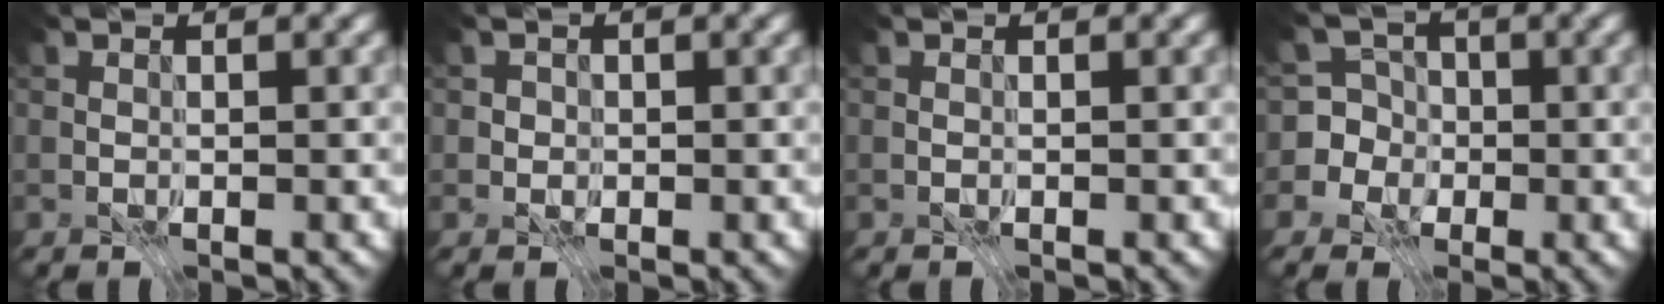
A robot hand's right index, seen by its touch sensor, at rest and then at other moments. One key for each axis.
{"total": 1.0, "fx": -0.1, "fy": 1.0, "fz": 0.3, "tx": -0.005, "ty": -0.006, "tz": 0.008}
{"total": 0.0}
{"total": 6.4, "fx": -1.4, "fy": 6.1, "fz": 1.1, "tx": -0.018, "ty": 0.020, "tz": -0.056}